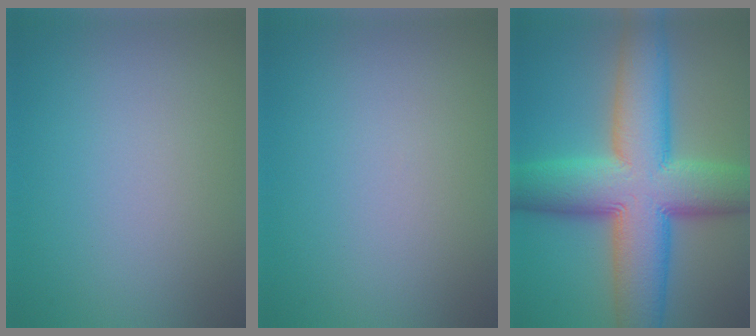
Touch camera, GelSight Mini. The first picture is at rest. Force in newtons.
{"total": 0.0}
{"total": 14.0, "press": 13.9, "slide": 0.5}